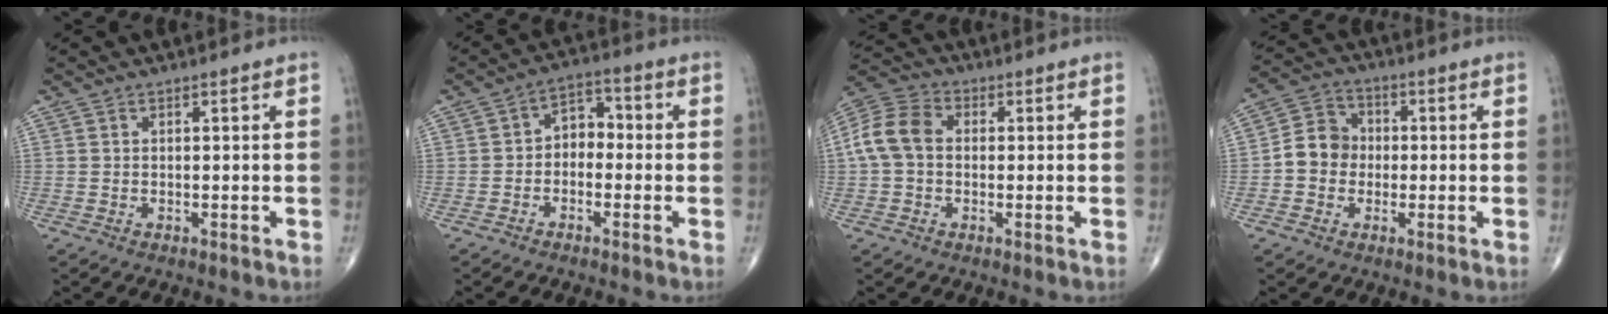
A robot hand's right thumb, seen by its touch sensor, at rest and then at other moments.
{"total": 5.6, "force": [-0.8, 4.0, 3.7], "torque": [-0.033, 0.029, -0.031]}
{"total": 9.1, "force": [0.2, 6.7, 6.1], "torque": [-0.123, 0.030, -0.005]}
{"total": 7.5, "force": [-0.8, 6.7, 3.4], "torque": [-0.037, 0.026, -0.029]}